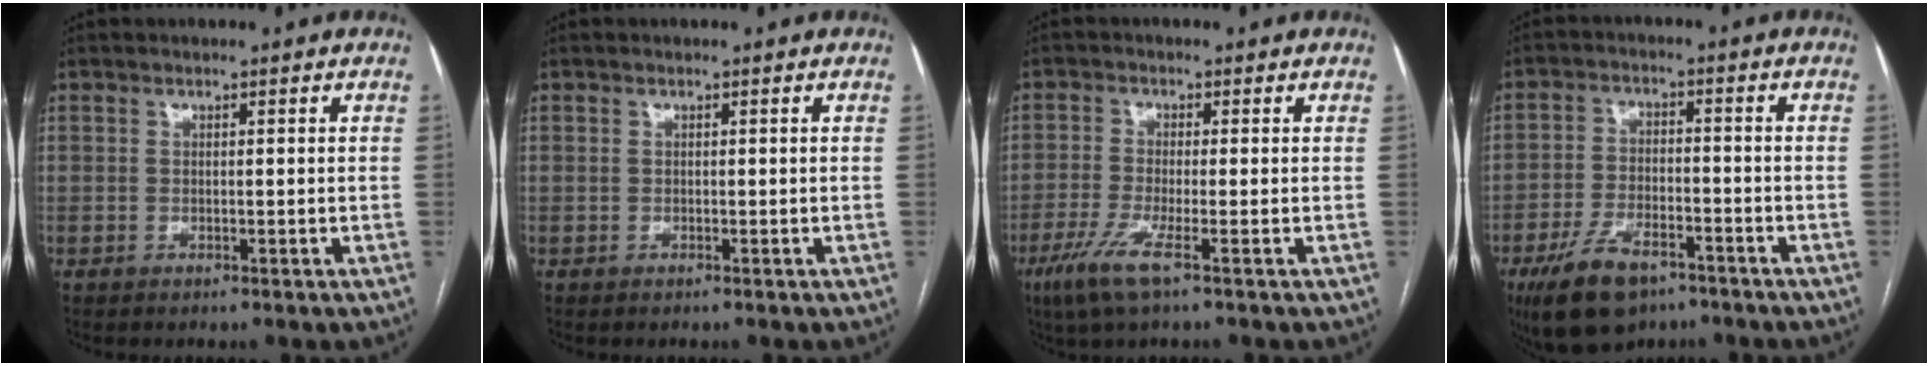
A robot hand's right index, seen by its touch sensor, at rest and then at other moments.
{"total": 0.0}
{"total": 5.7, "force": [-3.1, 0.2, 4.7], "torque": [-0.099, -0.017, -0.063]}
{"total": 10.0, "force": [-6.5, 4.4, 6.2], "torque": [-0.122, -0.007, -0.111]}